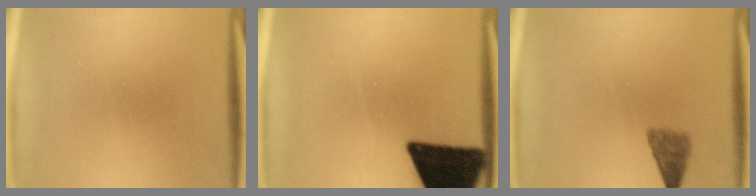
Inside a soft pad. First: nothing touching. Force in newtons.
{"total": 18.8}
{"total": 3.3}